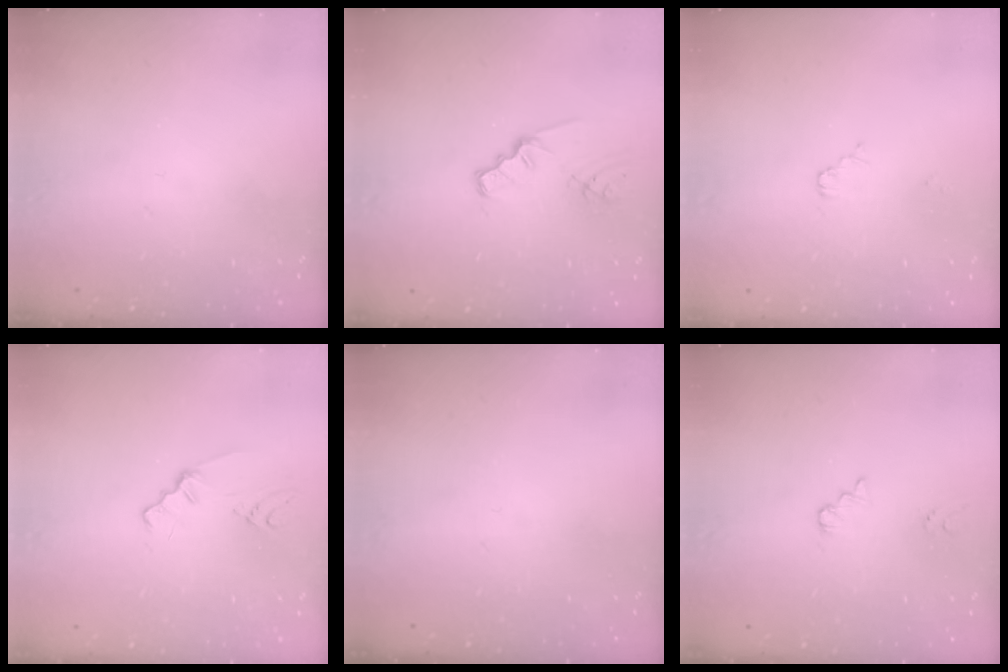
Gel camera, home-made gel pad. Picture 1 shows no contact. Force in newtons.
{"total": 2.1, "press": 2.1, "slide": 0.3}
{"total": 2.0, "press": 1.9, "slide": 0.3}
{"total": 1.4, "press": 1.4, "slide": 0.4}
{"total": 0.0}
{"total": 1.4, "press": 1.4, "slide": 0.2}